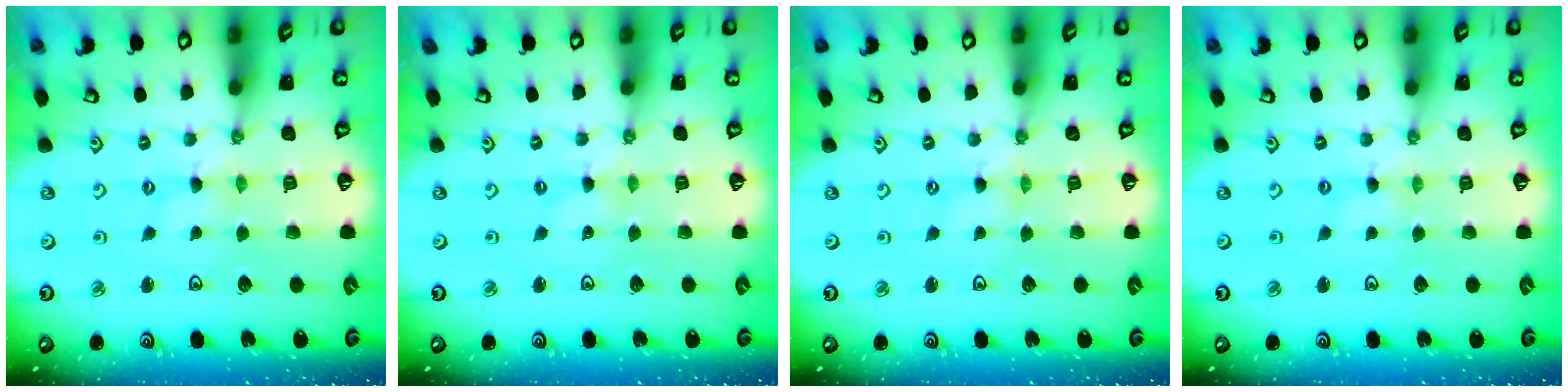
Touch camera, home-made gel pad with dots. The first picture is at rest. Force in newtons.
{"total": 0.0}
{"total": 0.0}
{"total": 0.0}